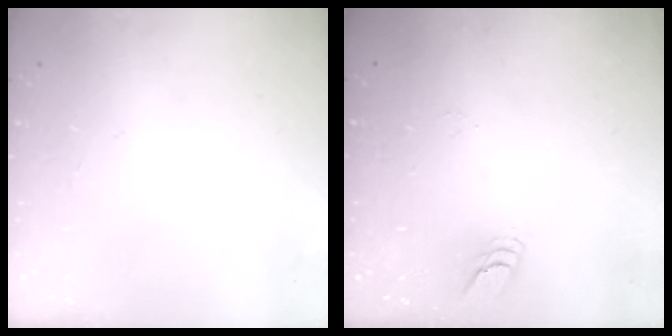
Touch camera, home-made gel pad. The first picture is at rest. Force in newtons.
{"total": 4.4, "press": 4.3, "slide": 0.4}